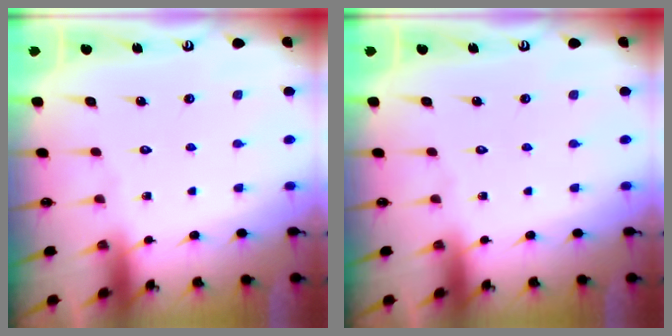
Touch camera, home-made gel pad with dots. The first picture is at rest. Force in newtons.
{"total": 0.0}